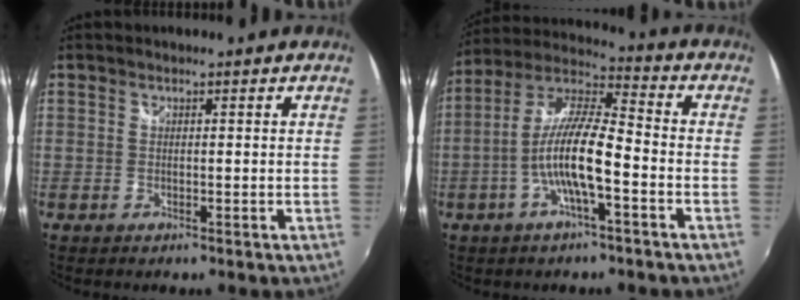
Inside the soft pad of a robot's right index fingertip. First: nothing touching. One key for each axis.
{"total": 12.3, "fx": -3.9, "fy": 2.3, "fz": 11.5, "tx": -0.227, "ty": 0.005, "tz": -0.077}